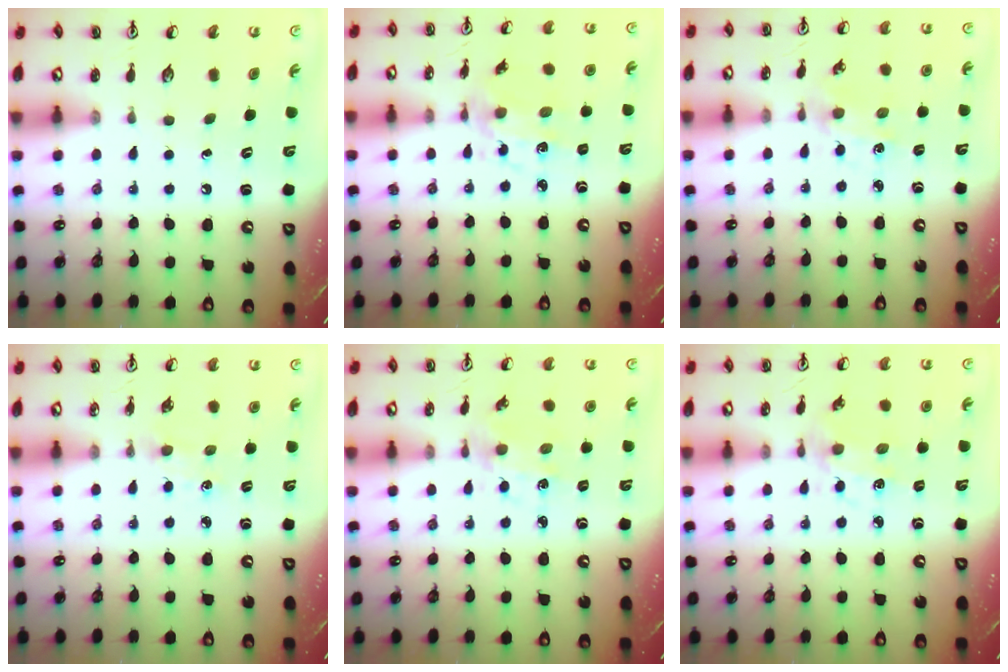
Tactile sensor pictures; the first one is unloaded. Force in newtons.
{"total": 4.7, "press": 4.5, "slide": 1.3}
{"total": 1.0, "press": 1.0, "slide": 0.2}
{"total": 2.1, "press": 2.1, "slide": 0.3}
{"total": 2.0, "press": 2.0, "slide": 0.5}
{"total": 2.5, "press": 2.5, "slide": 0.5}